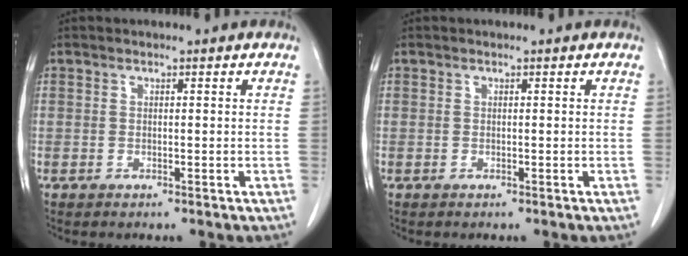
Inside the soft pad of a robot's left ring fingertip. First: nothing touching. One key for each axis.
{"total": 0.0}